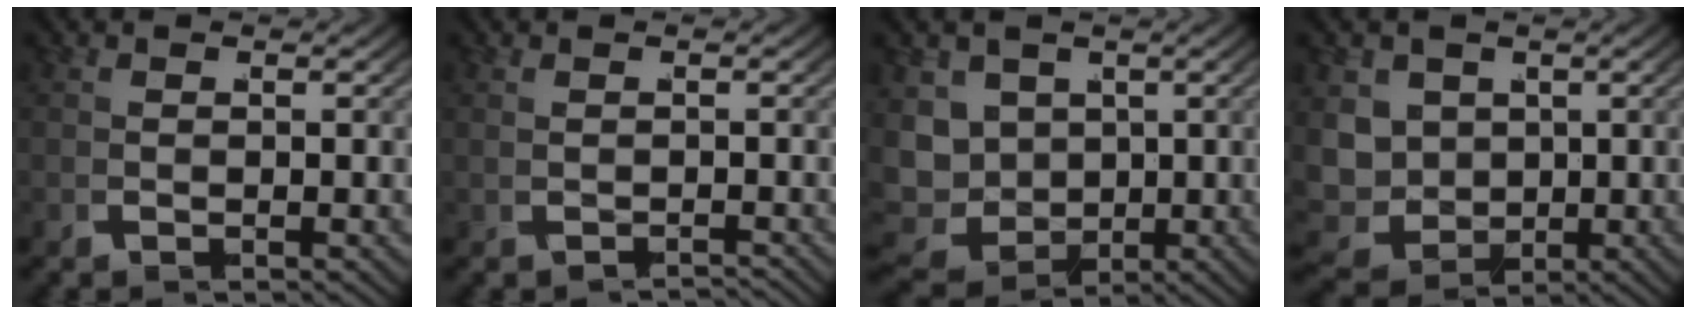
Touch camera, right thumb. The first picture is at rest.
{"total": 1.4, "force": [-1.4, -0.3, 0.1], "torque": [-0.003, 0.000, -0.019]}
{"total": 9.9, "force": [-2.2, 8.3, 5.0], "torque": [-0.138, -0.065, -0.024]}
{"total": 8.9, "force": [-1.9, 7.5, 4.5], "torque": [-0.134, -0.067, -0.015]}